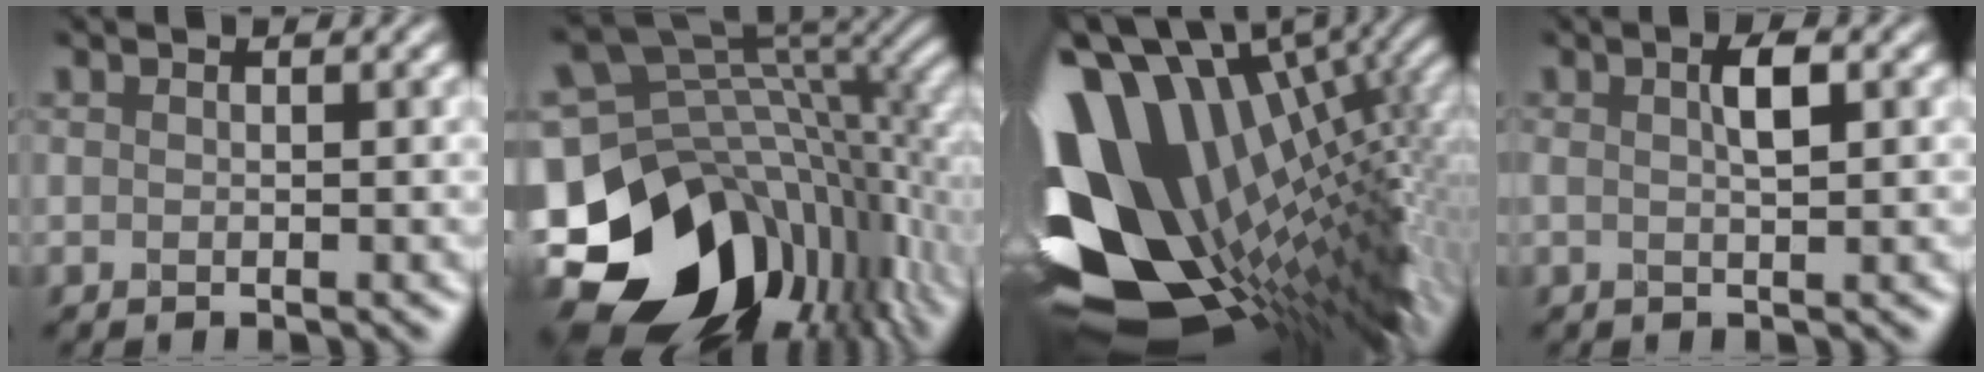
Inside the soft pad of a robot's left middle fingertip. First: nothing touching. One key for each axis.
{"total": 14.3, "fx": -4.2, "fy": 10.2, "fz": 9.0, "tx": -0.174, "ty": -0.017, "tz": -0.064}
{"total": 15.9, "fx": 0.9, "fy": 9.9, "fz": 12.4, "tx": -0.270, "ty": -0.030, "tz": 0.035}
{"total": 1.5, "fx": 0.8, "fy": 0.0, "fz": 1.3, "tx": -0.027, "ty": 0.007, "tz": 0.012}